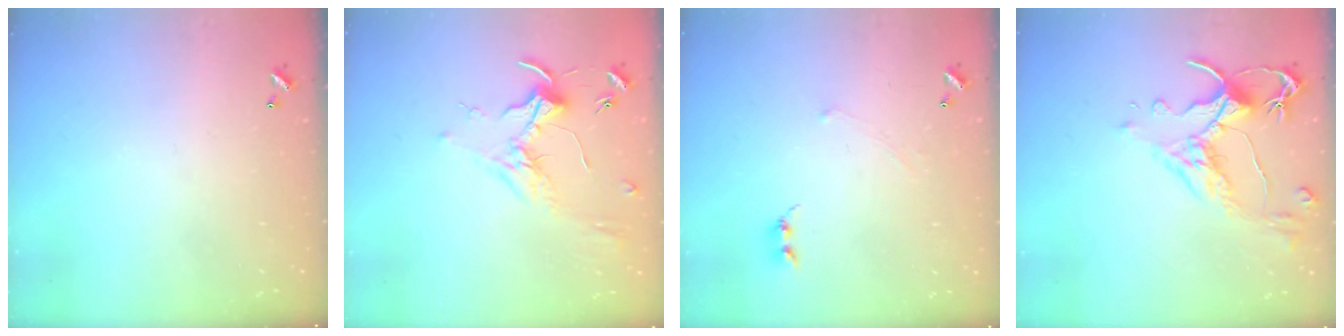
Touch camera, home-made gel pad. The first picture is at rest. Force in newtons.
{"total": 1.8, "press": 1.6, "slide": 0.7}
{"total": 0.6, "press": 0.3, "slide": 0.5}
{"total": 3.1, "press": 2.7, "slide": 1.4}